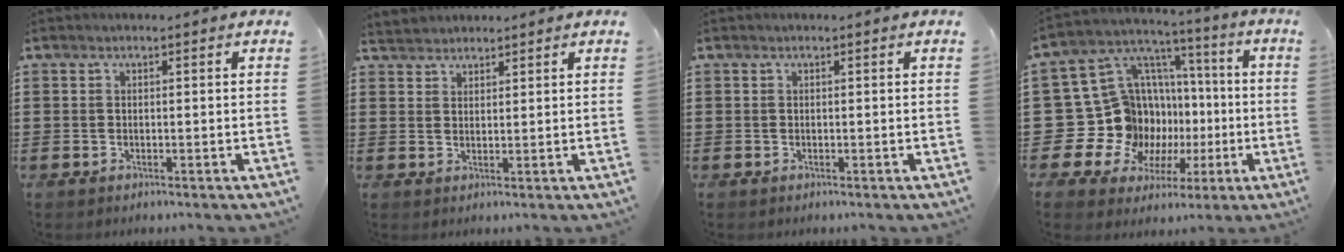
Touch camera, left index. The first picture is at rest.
{"total": 2.1, "force": [1.9, 0.7, -0.4], "torque": [0.001, 0.004, 0.038]}
{"total": 0.0}
{"total": 17.0, "force": [-2.0, 15.8, 6.0], "torque": [-0.159, -0.032, 0.008]}